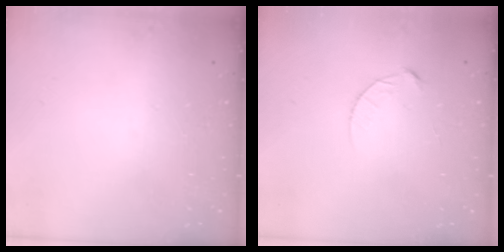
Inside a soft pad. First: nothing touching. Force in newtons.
{"total": 3.7, "press": 3.7, "slide": 0.4}